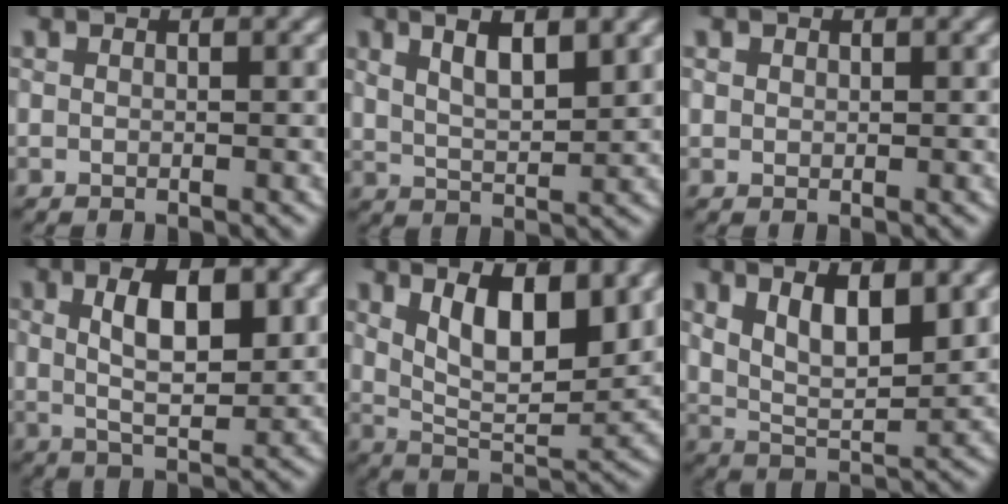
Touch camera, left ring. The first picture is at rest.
{"total": 6.9, "force": [2.5, 4.4, 4.7], "torque": [-0.076, 0.010, 0.028]}
{"total": 0.9, "force": [0.2, 0.8, 0.2], "torque": [-0.014, -0.007, 0.009]}
{"total": 5.7, "force": [0.4, 2.6, 5.0], "torque": [-0.079, -0.008, 0.004]}
{"total": 9.6, "force": [2.1, 5.9, 7.3], "torque": [-0.127, -0.018, 0.033]}
{"total": 8.4, "force": [1.5, 5.9, 5.8], "torque": [-0.116, -0.015, 0.020]}